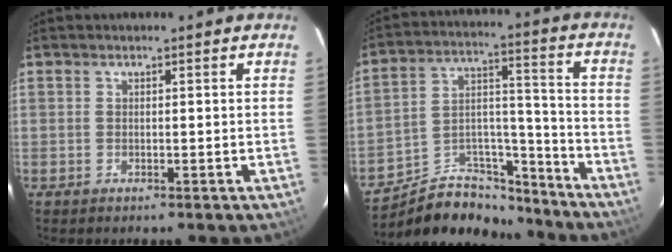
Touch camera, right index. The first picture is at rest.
{"total": 16.2, "force": [-13.7, 7.1, 5.1], "torque": [-0.091, 0.060, -0.209]}